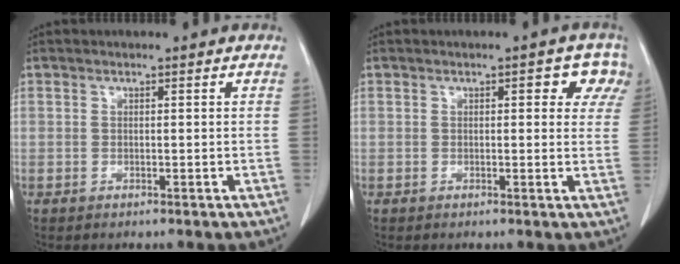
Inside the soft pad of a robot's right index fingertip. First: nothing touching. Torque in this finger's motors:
{"motor_torque": [0.31, 0.32, 0.07, 0.00]}